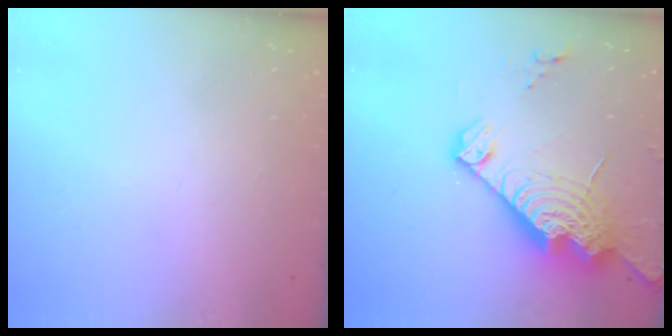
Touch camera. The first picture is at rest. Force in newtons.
{"total": 21.8, "press": 21.7, "slide": 2.0}